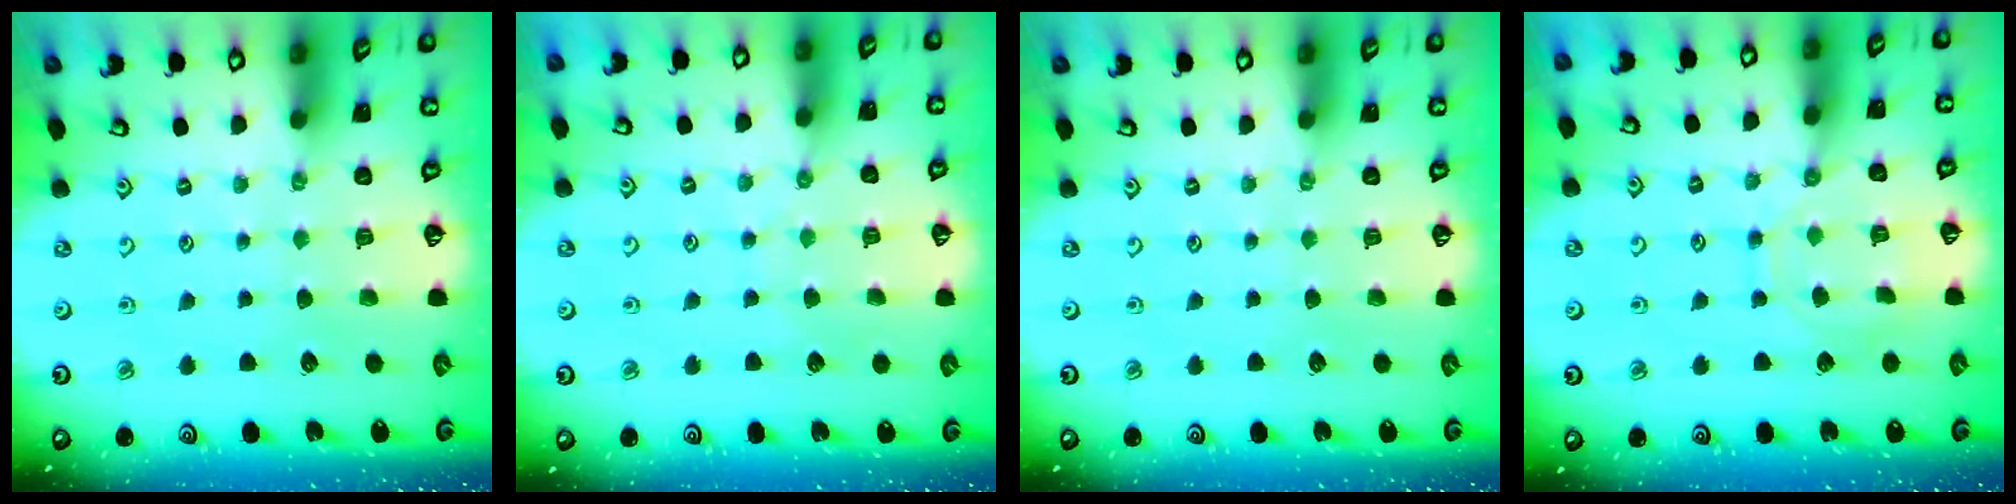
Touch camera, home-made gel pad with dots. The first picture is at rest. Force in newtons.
{"total": 4.7, "press": 4.7, "slide": 0.4}
{"total": 0.0}
{"total": 10.2, "press": 10.2, "slide": 0.9}